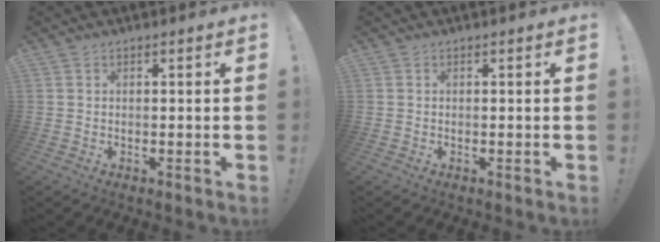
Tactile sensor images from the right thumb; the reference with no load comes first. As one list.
[{"total": 0.0}]